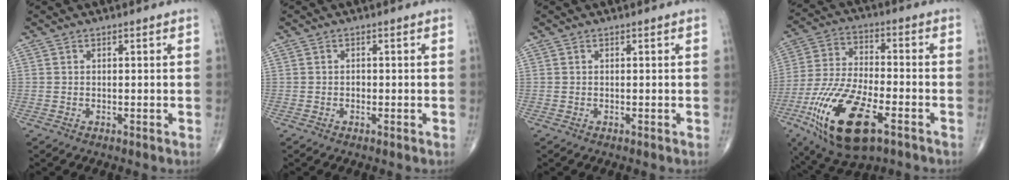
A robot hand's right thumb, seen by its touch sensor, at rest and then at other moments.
{"total": 0.7, "force": [-0.2, 0.5, 0.4], "torque": [-0.002, 0.002, -0.006]}
{"total": 0.0}
{"total": 20.6, "force": [-9.1, 8.5, 16.4], "torque": [-0.337, 0.012, -0.159]}